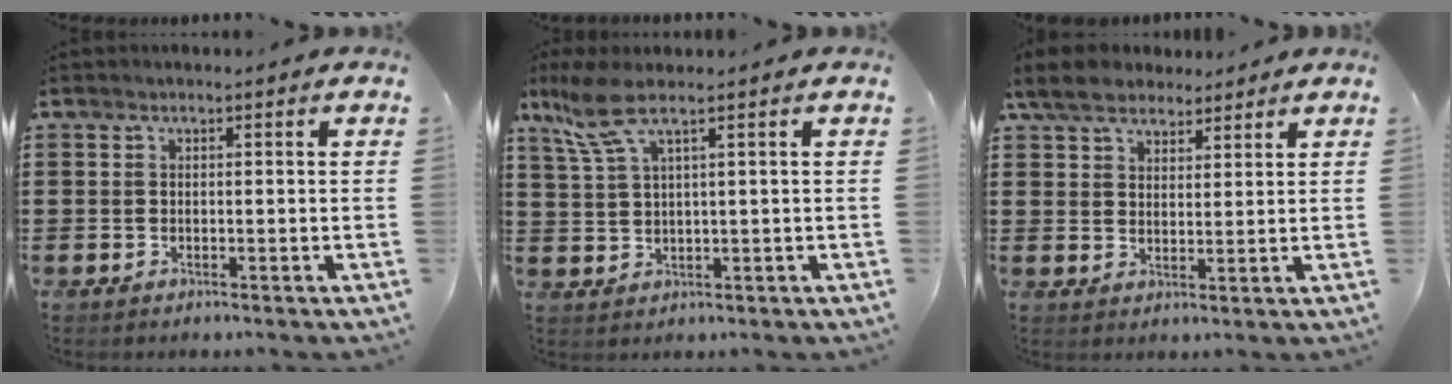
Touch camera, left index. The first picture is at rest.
{"total": 5.5, "force": [2.8, 1.1, 4.6], "torque": [-0.119, 0.001, 0.044]}
{"total": 5.6, "force": [4.6, 2.6, 1.8], "torque": [-0.053, 0.001, 0.087]}